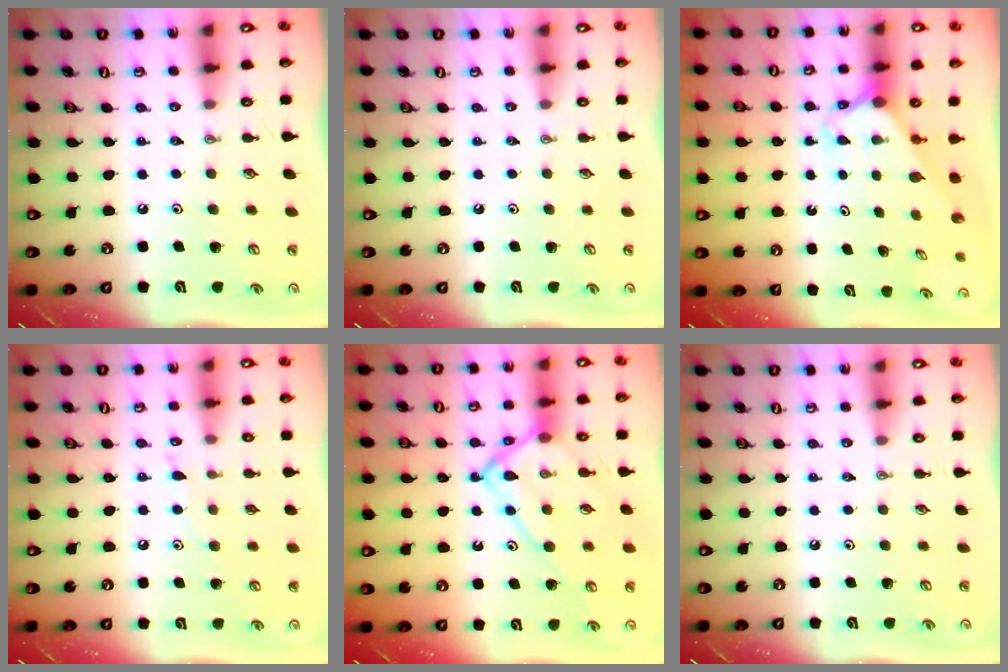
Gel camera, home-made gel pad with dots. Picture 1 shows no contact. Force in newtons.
{"total": 0.0}
{"total": 2.3, "press": 2.3, "slide": 0.2}
{"total": 6.3, "press": 6.2, "slide": 0.7}
{"total": 14.9, "press": 14.8, "slide": 1.2}
{"total": 0.0}